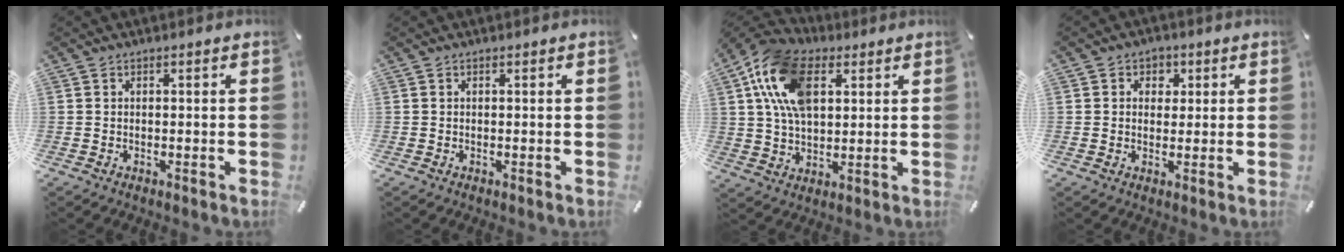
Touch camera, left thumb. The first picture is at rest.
{"total": 0.0}
{"total": 16.2, "force": [5.8, 10.2, 11.2], "torque": [-0.248, 0.005, 0.105]}
{"total": 3.4, "force": [0.6, 3.2, 1.1], "torque": [-0.004, 0.002, 0.004]}